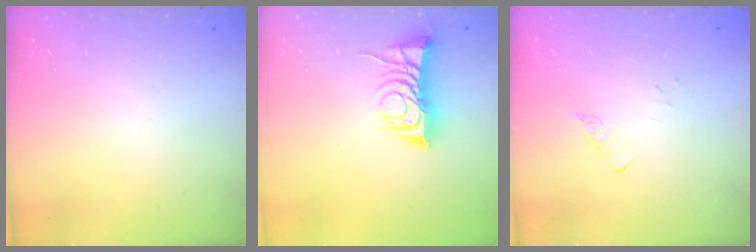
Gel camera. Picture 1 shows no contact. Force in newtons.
{"total": 9.1, "press": 9.1, "slide": 0.4}
{"total": 1.5, "press": 1.4, "slide": 0.1}